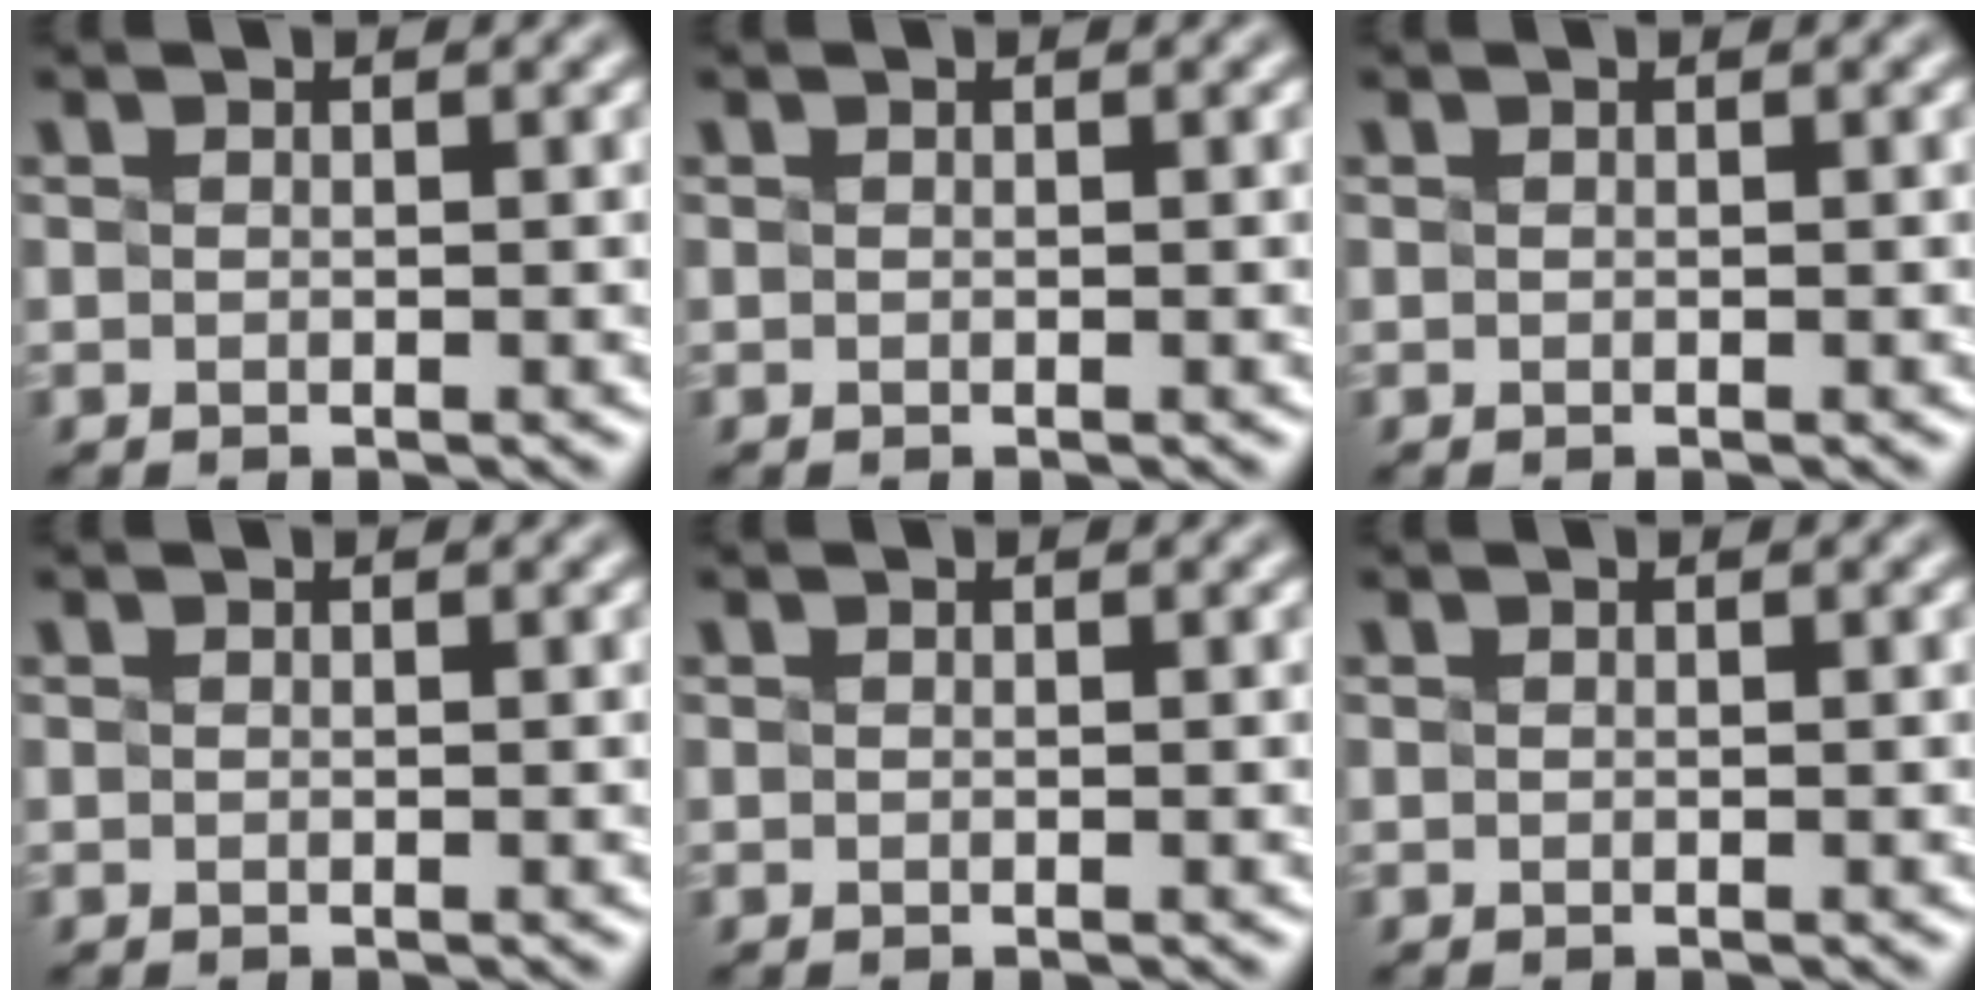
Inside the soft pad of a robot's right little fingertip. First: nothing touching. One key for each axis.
{"total": 0.0}
{"total": 0.0}
{"total": 0.0}
{"total": 0.0}
{"total": 0.0}